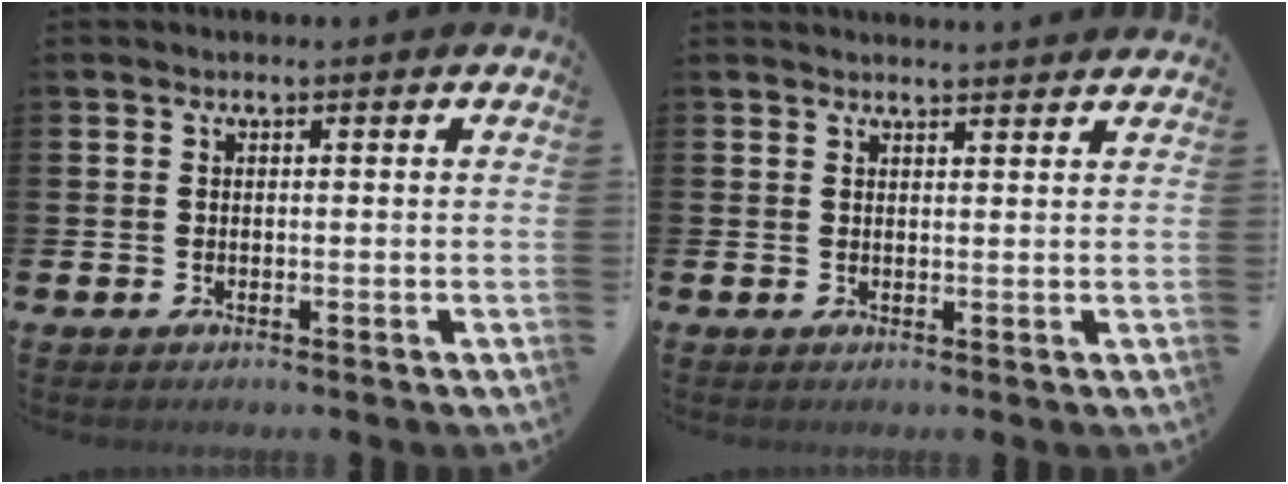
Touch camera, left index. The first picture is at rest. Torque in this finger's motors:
{"motor_torque": [-0.37, -1.76, 0.25, 0.05]}